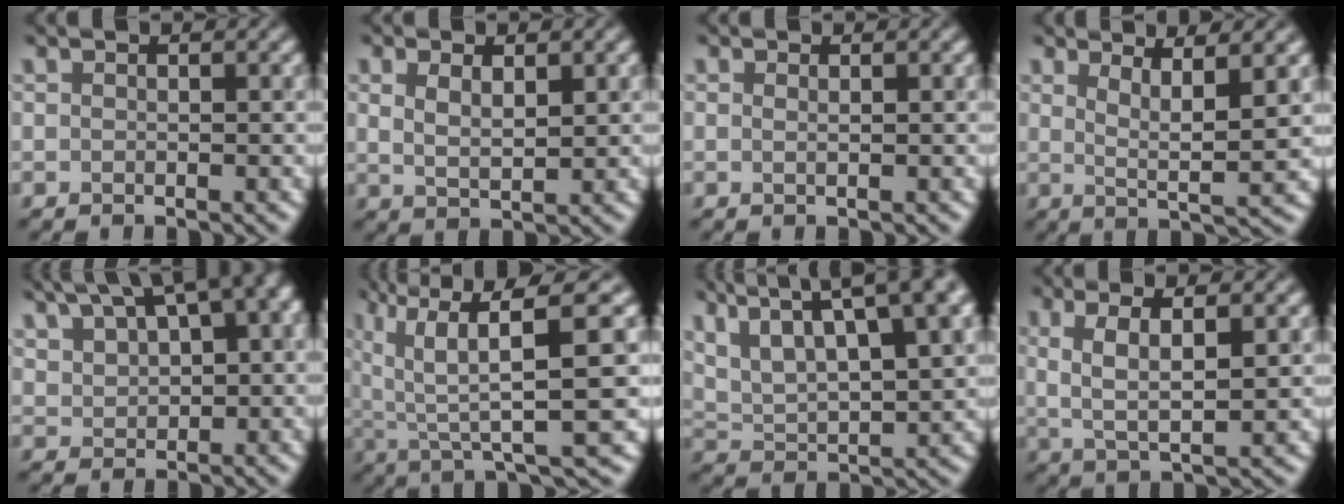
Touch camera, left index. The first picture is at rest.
{"total": 0.9, "force": [0.3, -0.6, 0.7], "torque": [-0.033, -0.015, 0.044]}
{"total": 0.0}
{"total": 3.5, "force": [1.1, -0.7, 3.3], "torque": [-0.072, -0.010, 0.061]}
{"total": 10.4, "force": [5.8, 4.4, 7.4], "torque": [-0.166, 0.030, 0.133]}
{"total": 8.3, "force": [2.7, 0.6, 7.9], "torque": [-0.162, 0.008, 0.102]}
{"total": 12.3, "force": [7.4, 4.1, 9.0], "torque": [-0.178, 0.012, 0.137]}
{"total": 2.9, "force": [0.3, -0.4, 2.8], "torque": [-0.086, -0.014, 0.047]}